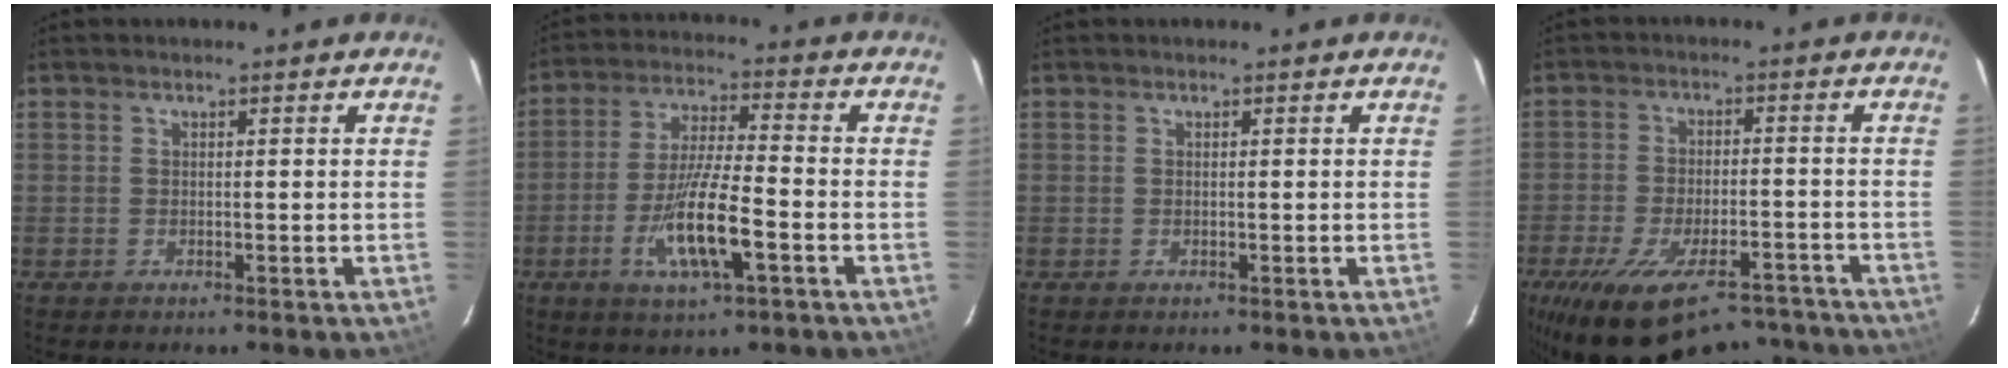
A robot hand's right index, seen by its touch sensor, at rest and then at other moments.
{"total": 11.5, "force": [-4.4, 2.0, 10.4], "torque": [-0.209, -0.010, -0.081]}
{"total": 0.0}
{"total": 20.7, "force": [-16.6, 7.9, 9.5], "torque": [-0.192, -0.011, -0.231]}